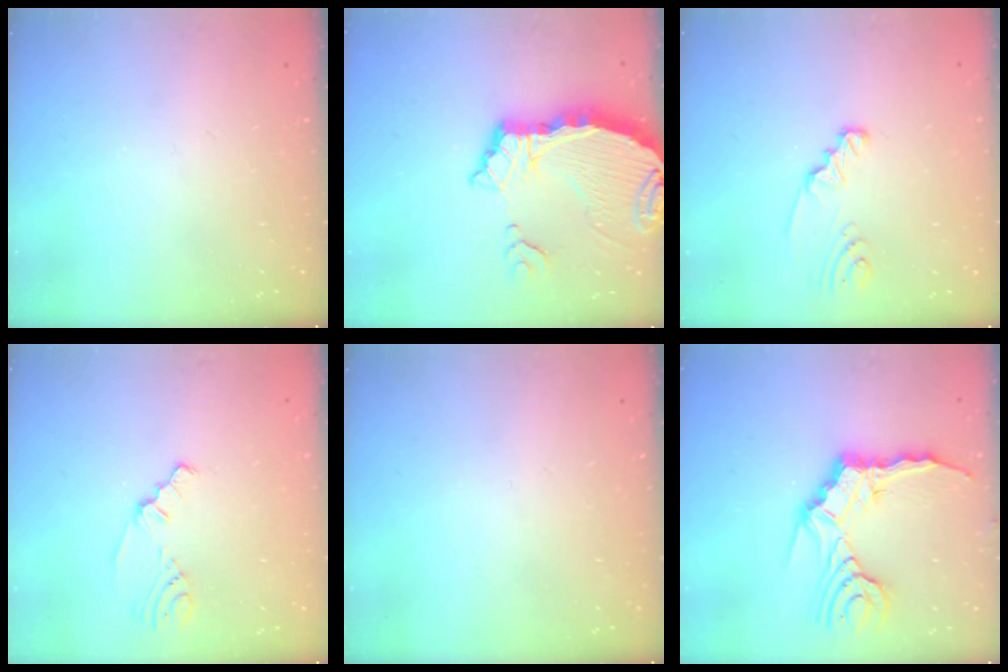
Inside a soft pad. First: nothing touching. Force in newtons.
{"total": 7.7, "press": 7.7, "slide": 0.7}
{"total": 2.1, "press": 2.1, "slide": 0.1}
{"total": 2.0, "press": 1.4, "slide": 1.4}
{"total": 0.0}
{"total": 13.3, "press": 13.2, "slide": 1.6}